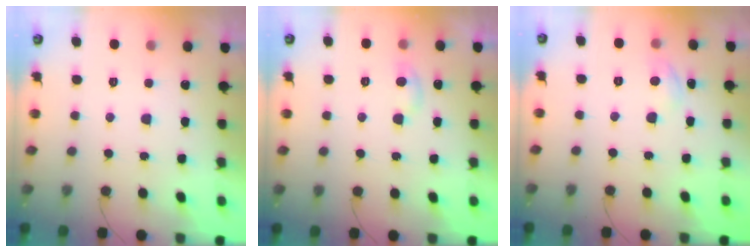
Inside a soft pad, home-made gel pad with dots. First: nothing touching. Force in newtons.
{"total": 4.2, "press": 4.2, "slide": 0.6}
{"total": 5.9, "press": 5.8, "slide": 0.9}